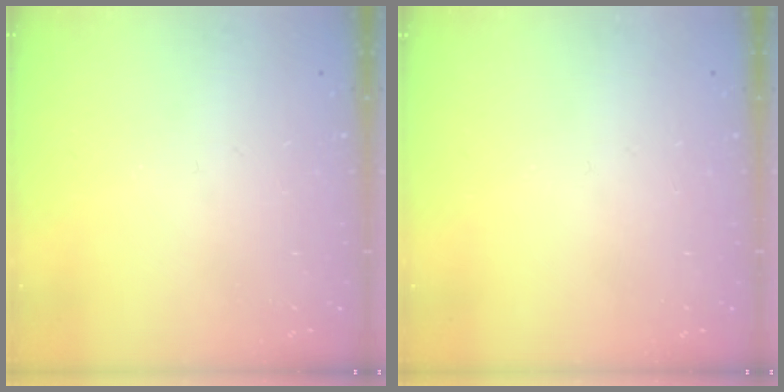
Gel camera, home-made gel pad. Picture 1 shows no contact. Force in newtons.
{"total": 0.0}